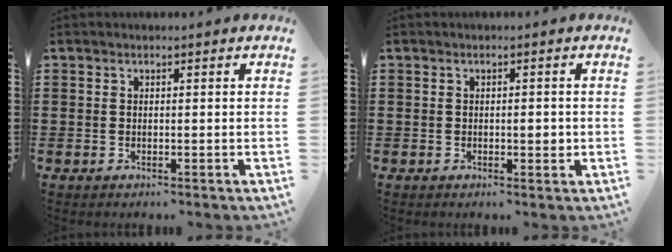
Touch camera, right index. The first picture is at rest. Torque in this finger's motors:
{"motor_torque": [0.41, 0.35, 0.04, 0.03]}